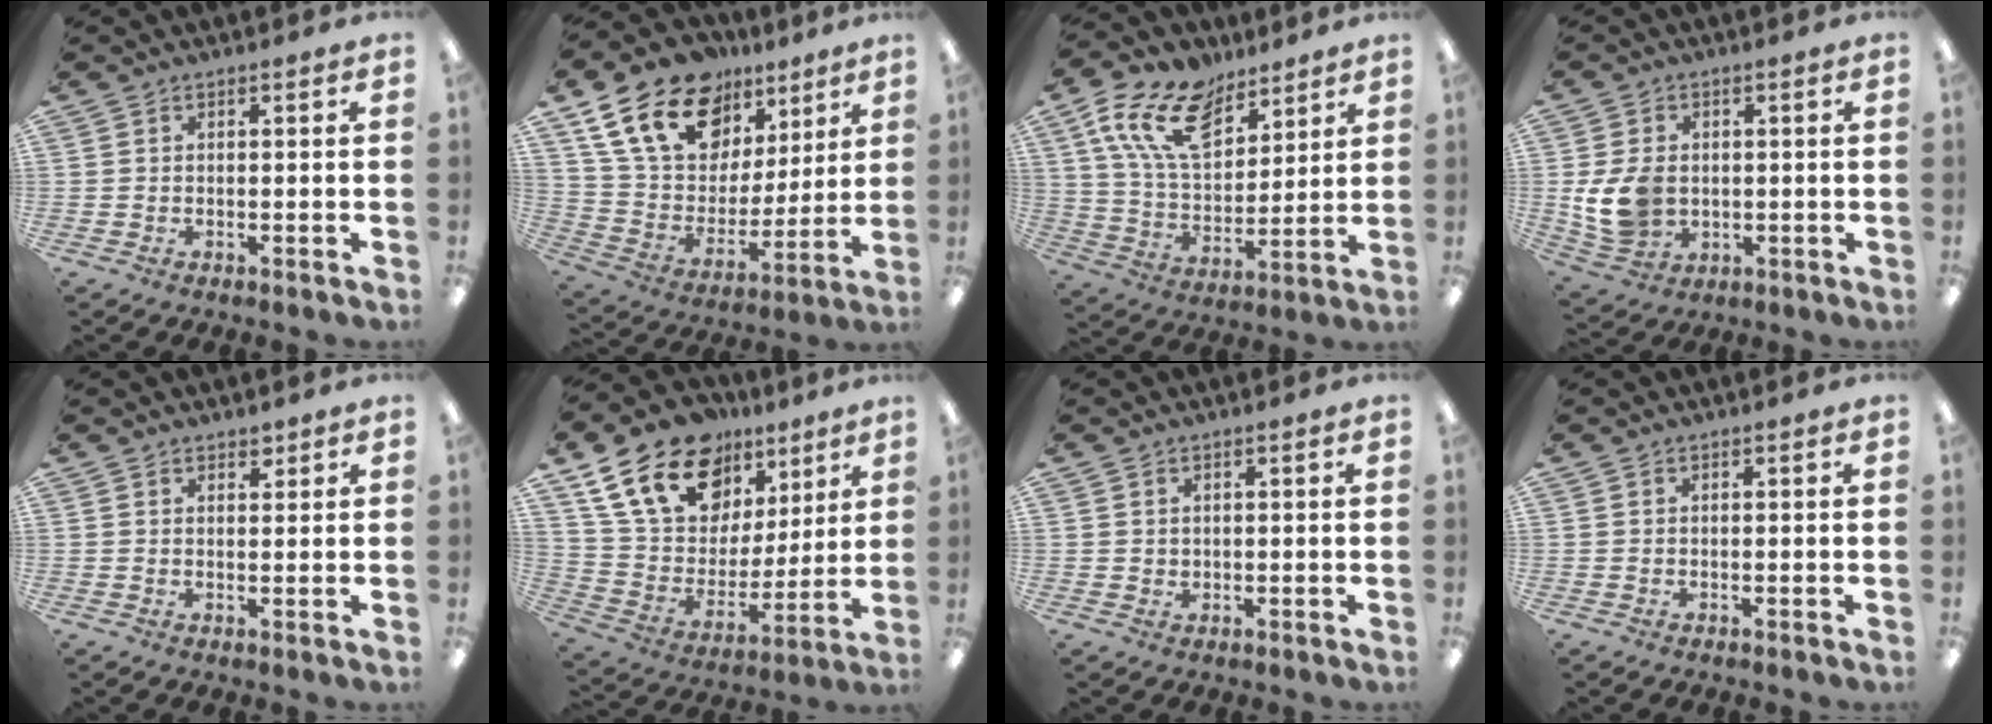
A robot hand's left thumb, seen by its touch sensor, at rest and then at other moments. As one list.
[{"total": 22.2, "force": [13.0, 14.2, 11.0], "torque": [-0.200, -0.052, 0.243]}, {"total": 18.0, "force": [10.2, 10.4, 10.6], "torque": [-0.203, -0.026, 0.193]}, {"total": 9.4, "force": [-0.1, 7.3, 5.9], "torque": [-0.137, 0.008, 0.001]}, {"total": 2.0, "force": [1.6, 1.0, 0.5], "torque": [0.005, -0.007, 0.026]}, {"total": 21.9, "force": [13.4, 13.8, 10.4], "torque": [-0.187, -0.061, 0.251]}, {"total": 1.1, "force": [0.7, 0.9, 0.1], "torque": [-0.002, 0.003, 0.012]}, {"total": 0.0}]